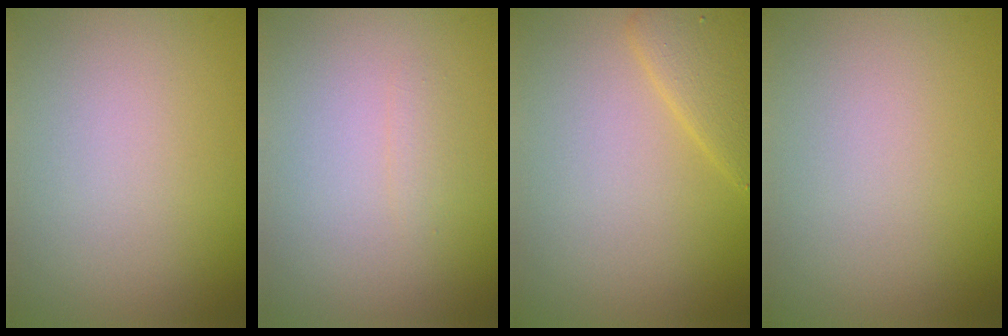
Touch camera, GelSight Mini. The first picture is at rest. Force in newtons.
{"total": 0.7, "press": 0.7, "slide": 0.0}
{"total": 2.9, "press": 2.9, "slide": 0.2}
{"total": 0.0}